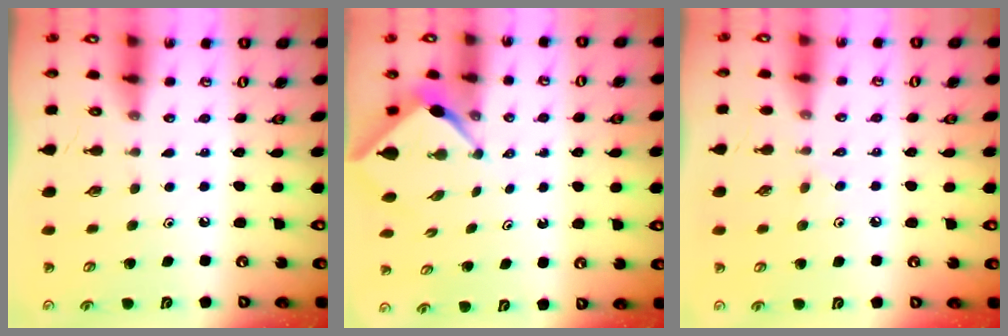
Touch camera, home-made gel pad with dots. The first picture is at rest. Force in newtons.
{"total": 2.5, "press": 2.4, "slide": 0.3}
{"total": 5.4, "press": 5.3, "slide": 1.0}